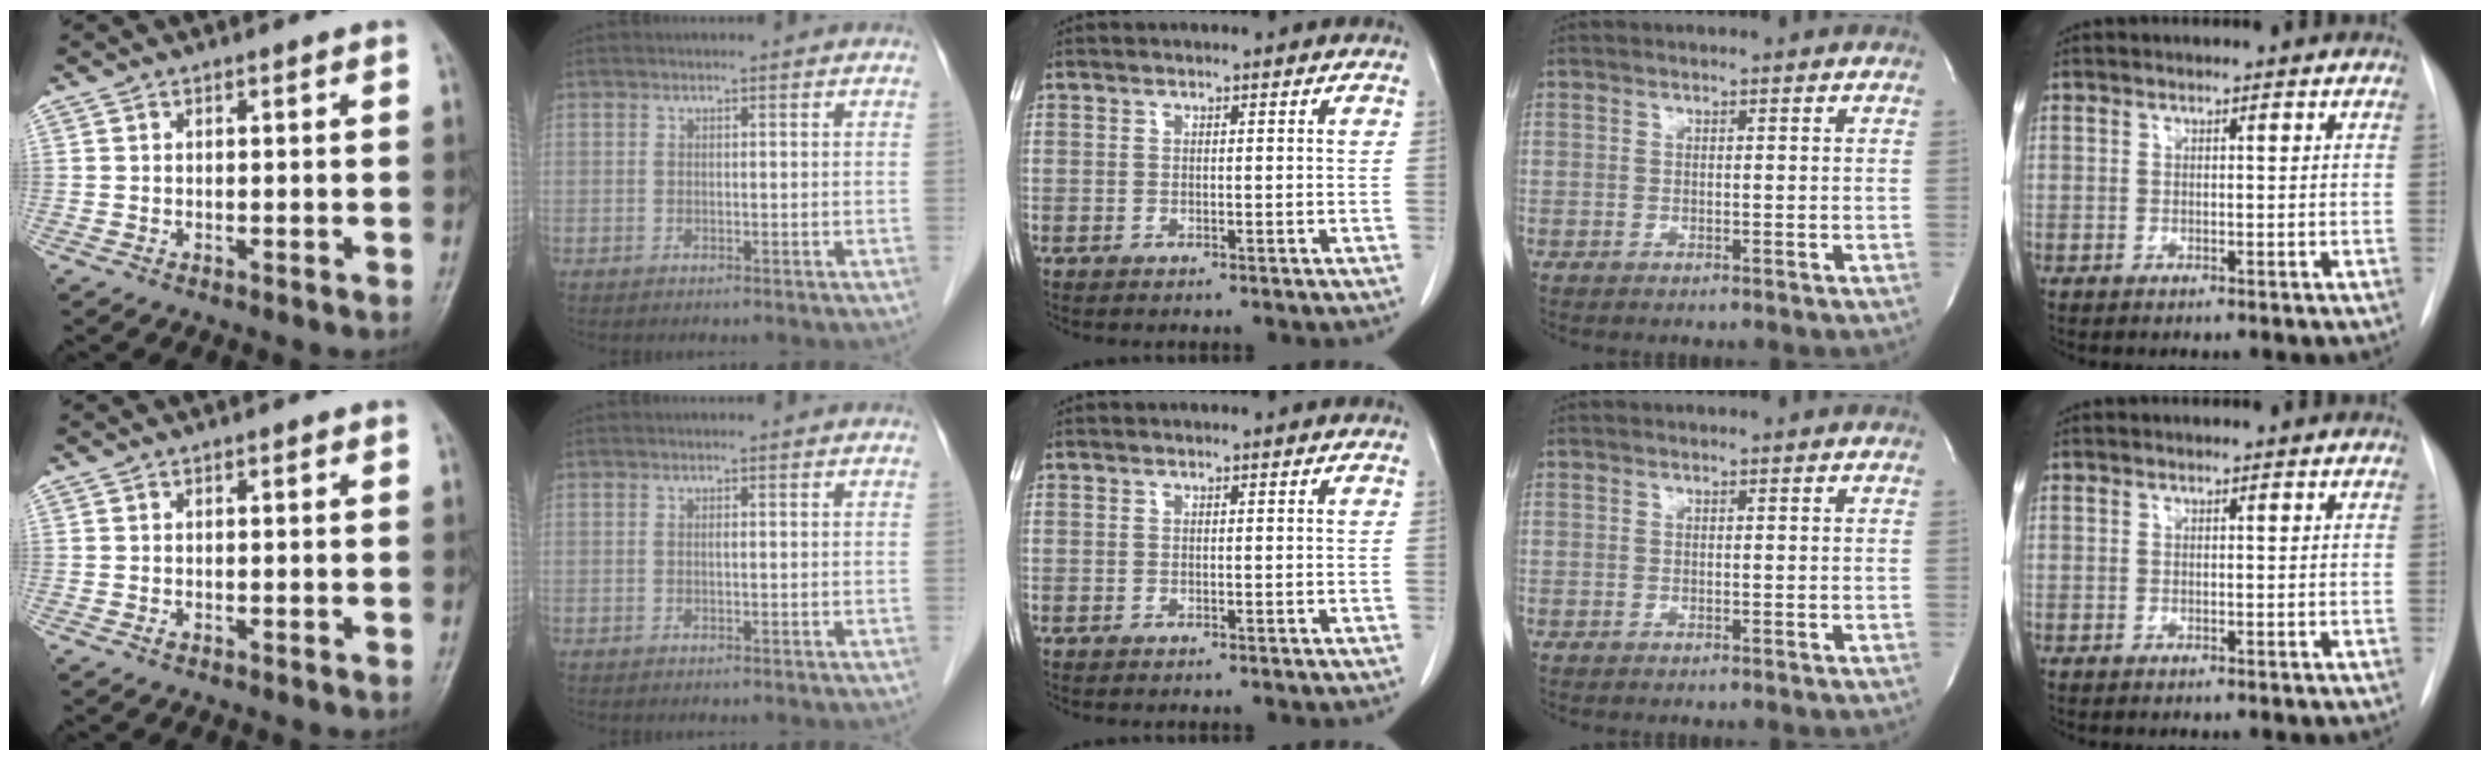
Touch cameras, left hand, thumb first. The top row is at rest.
{"thumb": {"total": 0.6, "force": [-0.1, 0.4, 0.5], "torque": [-0.004, 0.000, -0.001]}, "index": {"total": 0.6, "force": [-0.6, -0.1, 0.2], "torque": [-0.004, -0.006, -0.009]}}